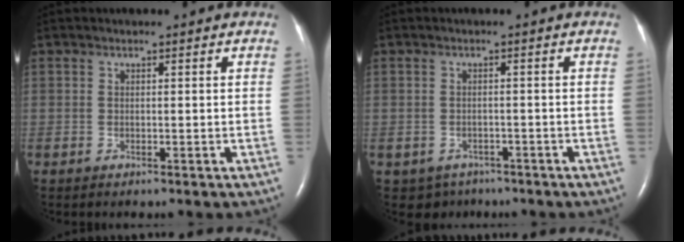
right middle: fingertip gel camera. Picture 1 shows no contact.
{"total": 3.3, "force": [-2.2, 2.4, 0.2], "torque": [-0.004, 0.006, -0.028]}